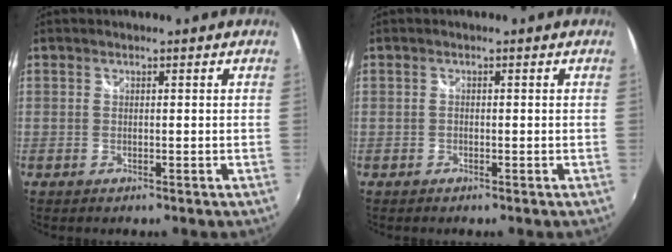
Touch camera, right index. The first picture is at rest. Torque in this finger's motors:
{"motor_torque": [-0.27, -0.02, -0.04, 0.00]}